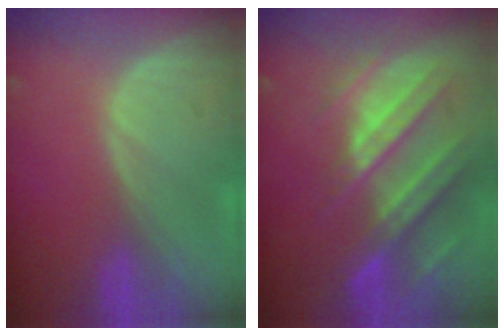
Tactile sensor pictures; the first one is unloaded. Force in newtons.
{"total": 11.1, "press": 9.8, "slide": 5.0}